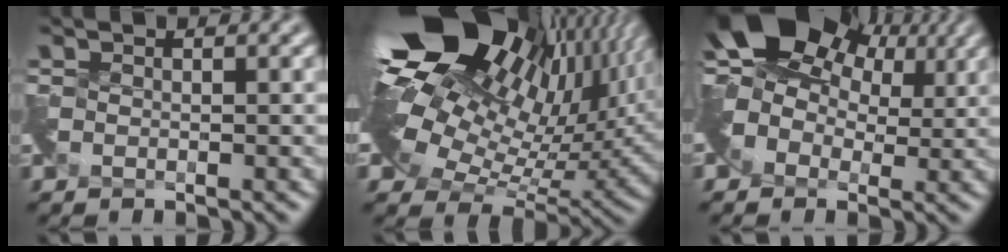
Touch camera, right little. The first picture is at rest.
{"total": 19.4, "force": [8.4, 10.2, 14.2], "torque": [-0.238, 0.037, 0.150]}
{"total": 10.4, "force": [3.9, 7.4, 6.3], "torque": [-0.108, 0.015, 0.063]}